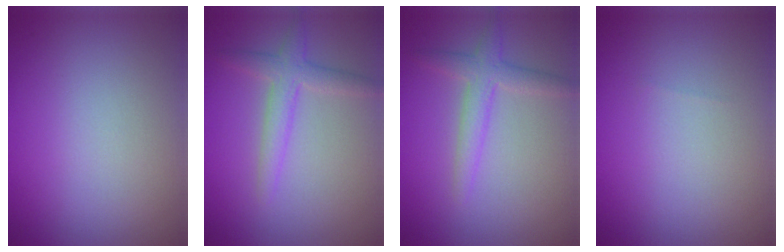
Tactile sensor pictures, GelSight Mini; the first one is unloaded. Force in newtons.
{"total": 2.7, "press": 2.7, "slide": 0.1}
{"total": 2.7, "press": 2.7, "slide": 0.1}
{"total": 0.0}